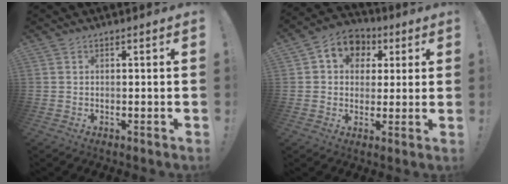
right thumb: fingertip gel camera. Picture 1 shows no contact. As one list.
[{"total": 9.2, "force": [2.8, 7.8, 4.0], "torque": [-0.056, -0.004, 0.057]}]